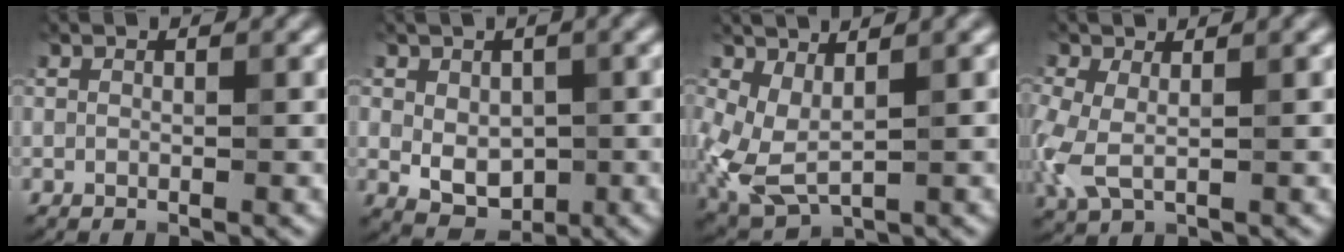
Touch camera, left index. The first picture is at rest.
{"total": 3.0, "force": [-0.5, 2.3, 1.9], "torque": [-0.034, -0.010, -0.005]}
{"total": 3.4, "force": [0.0, 1.7, 2.9], "torque": [-0.083, -0.015, 0.005]}
{"total": 3.0, "force": [-0.6, 1.8, 2.3], "torque": [-0.074, -0.003, -0.017]}